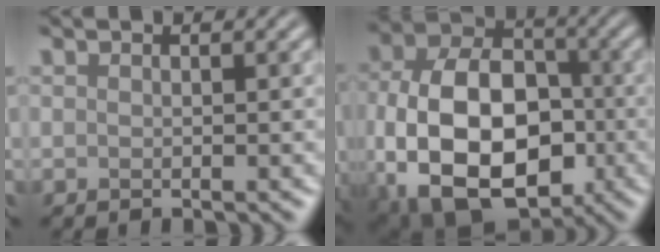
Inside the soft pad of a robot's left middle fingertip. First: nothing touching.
{"total": 15.0, "force": [-3.3, 9.9, 10.8], "torque": [-0.197, -0.025, -0.051]}